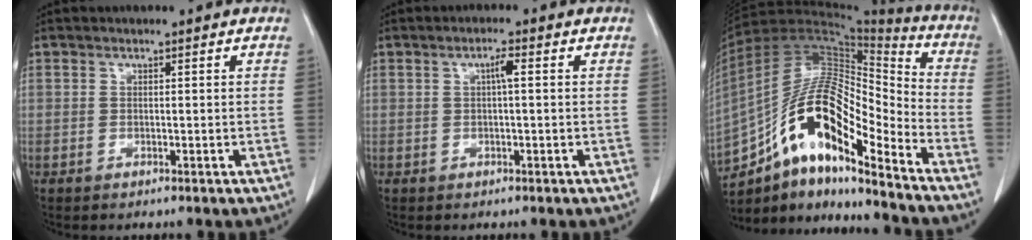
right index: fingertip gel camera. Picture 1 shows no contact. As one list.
[{"total": 1.8, "force": [0.3, 0.2, 1.8], "torque": [-0.032, 0.004, 0.005]}, {"total": 18.0, "force": [-10.6, 4.6, 13.7], "torque": [-0.252, 0.038, -0.181]}]